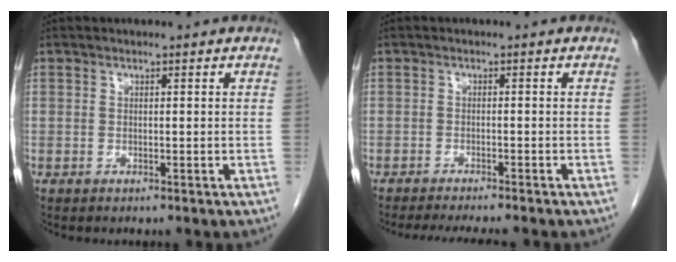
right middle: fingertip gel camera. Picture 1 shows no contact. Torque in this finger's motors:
{"motor_torque": [0.20, -0.18, 0.02, 0.01]}